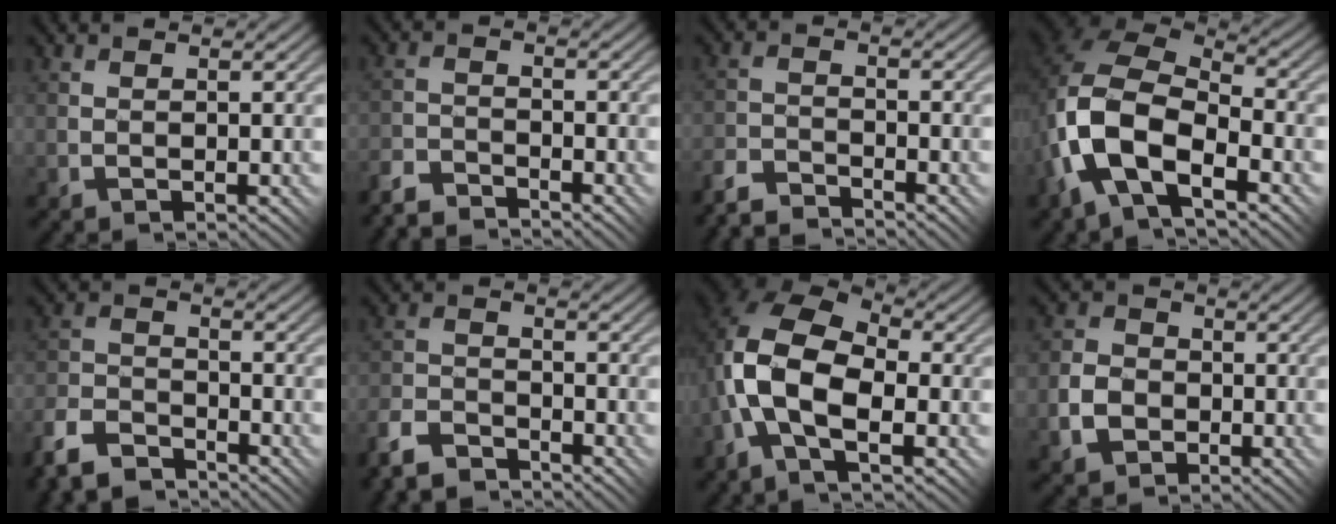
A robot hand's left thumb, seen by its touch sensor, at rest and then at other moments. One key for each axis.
{"total": 4.6, "fx": -4.5, "fy": 0.9, "fz": 0.7, "tx": -0.013, "ty": 0.001, "tz": -0.098}
{"total": 5.1, "fx": -4.9, "fy": 0.8, "fz": 1.0, "tx": -0.020, "ty": 0.000, "tz": -0.108}
{"total": 13.5, "fx": -5.0, "fy": 7.6, "fz": 10.1, "tx": -0.231, "ty": -0.021, "tz": -0.096}
{"total": 7.9, "fx": -6.7, "fy": 3.2, "fz": 2.8, "tx": -0.069, "ty": -0.007, "tz": -0.140}
{"total": 6.3, "fx": -5.6, "fy": 2.3, "fz": 1.9, "tx": -0.042, "ty": -0.004, "tz": -0.121}
{"total": 11.6, "fx": -2.0, "fy": 6.6, "fz": 9.3, "tx": -0.206, "ty": 0.001, "tz": -0.050}
{"total": 5.0, "fx": -1.6, "fy": 4.3, "fz": 2.0, "tx": -0.055, "ty": -0.007, "tz": -0.039}